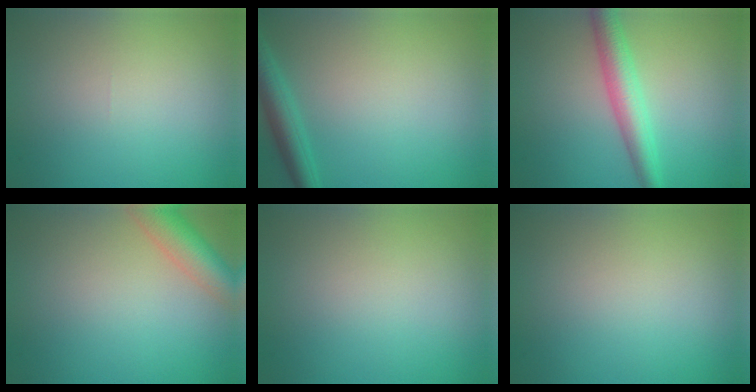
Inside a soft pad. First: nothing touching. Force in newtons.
{"total": 3.0, "press": 3.0, "slide": 0.2}
{"total": 4.3, "press": 4.3, "slide": 0.1}
{"total": 4.8, "press": 4.8, "slide": 0.3}
{"total": 0.0}
{"total": 0.0}